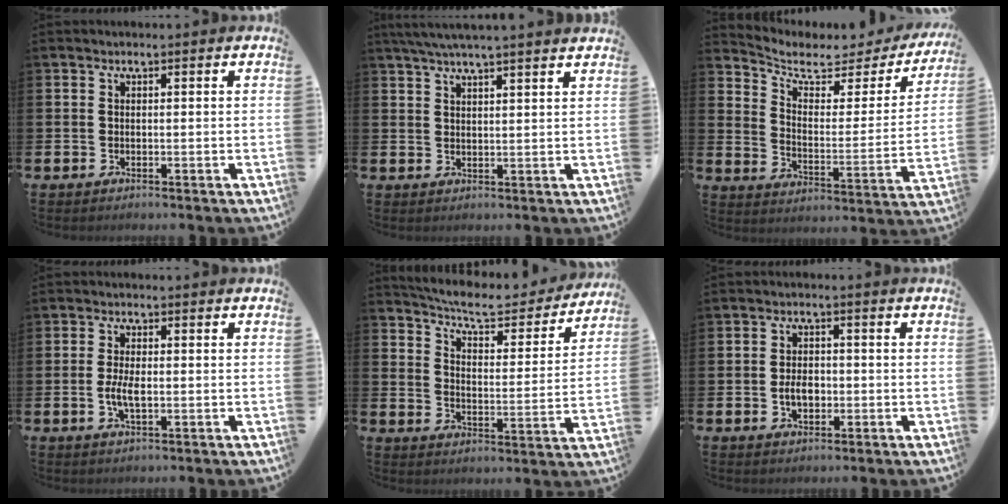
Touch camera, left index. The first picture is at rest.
{"total": 4.3, "force": [4.0, -0.5, 1.5], "torque": [-0.044, -0.006, 0.075]}
{"total": 6.0, "force": [5.0, 2.3, 2.4], "torque": [-0.073, -0.042, 0.077]}
{"total": 3.4, "force": [-0.7, 1.3, 3.0], "torque": [-0.052, 0.001, -0.013]}
{"total": 7.3, "force": [6.7, 1.2, 2.4], "torque": [-0.065, -0.053, 0.111]}
{"total": 3.2, "force": [-0.8, 2.0, 2.4], "torque": [-0.026, -0.005, -0.020]}